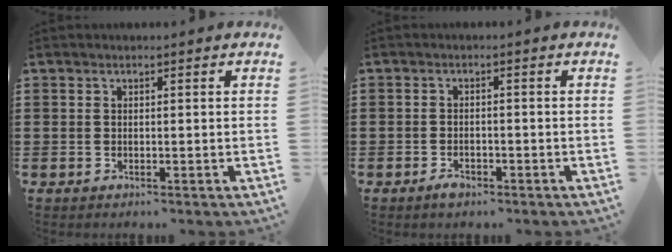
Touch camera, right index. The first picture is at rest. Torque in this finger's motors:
{"motor_torque": [0.16, 0.15, 0.12, 0.03]}